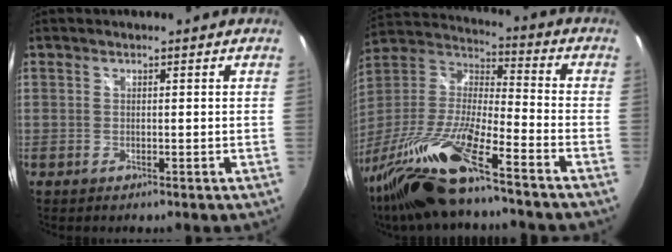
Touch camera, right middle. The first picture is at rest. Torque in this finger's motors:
{"motor_torque": [1.11, -1.03, 0.58, 0.21]}